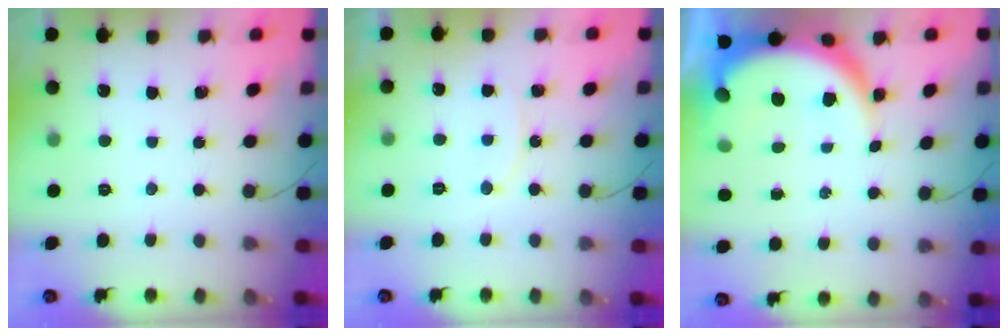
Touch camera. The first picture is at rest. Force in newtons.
{"total": 6.5, "press": 6.5, "slide": 0.7}
{"total": 10.0, "press": 10.0, "slide": 1.1}